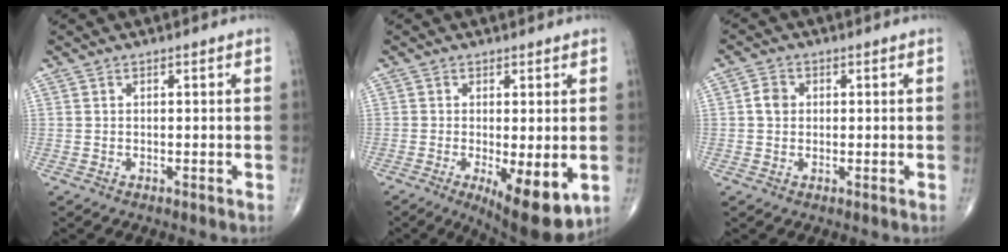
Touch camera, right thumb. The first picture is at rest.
{"total": 10.8, "force": [-3.0, 3.6, 9.7], "torque": [-0.139, -0.024, -0.037]}
{"total": 2.8, "force": [0.3, 2.4, 1.4], "torque": [-0.018, 0.004, 0.001]}